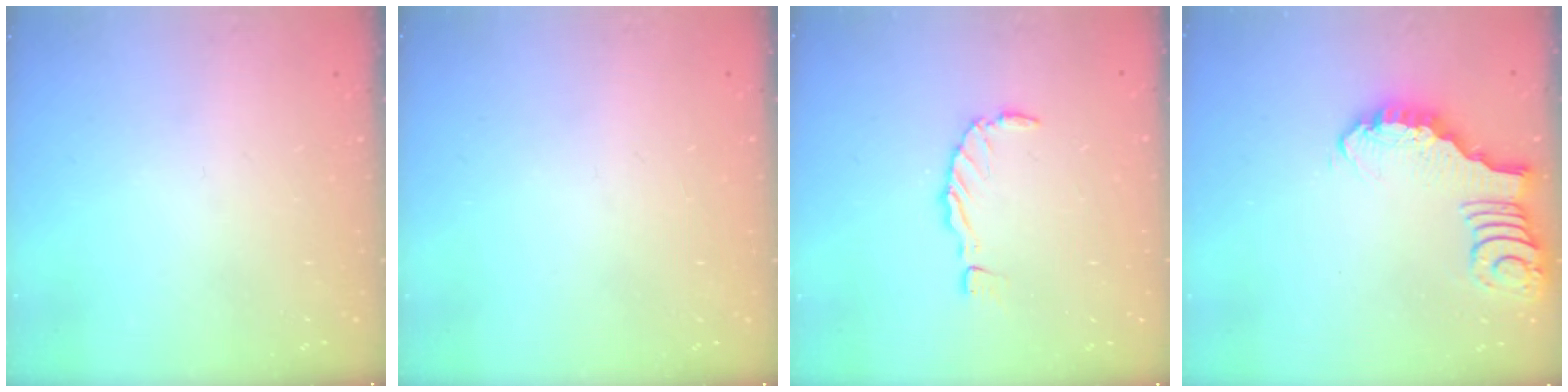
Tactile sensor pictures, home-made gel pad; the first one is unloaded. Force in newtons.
{"total": 0.0}
{"total": 0.0}
{"total": 3.2, "press": 3.2, "slide": 0.3}